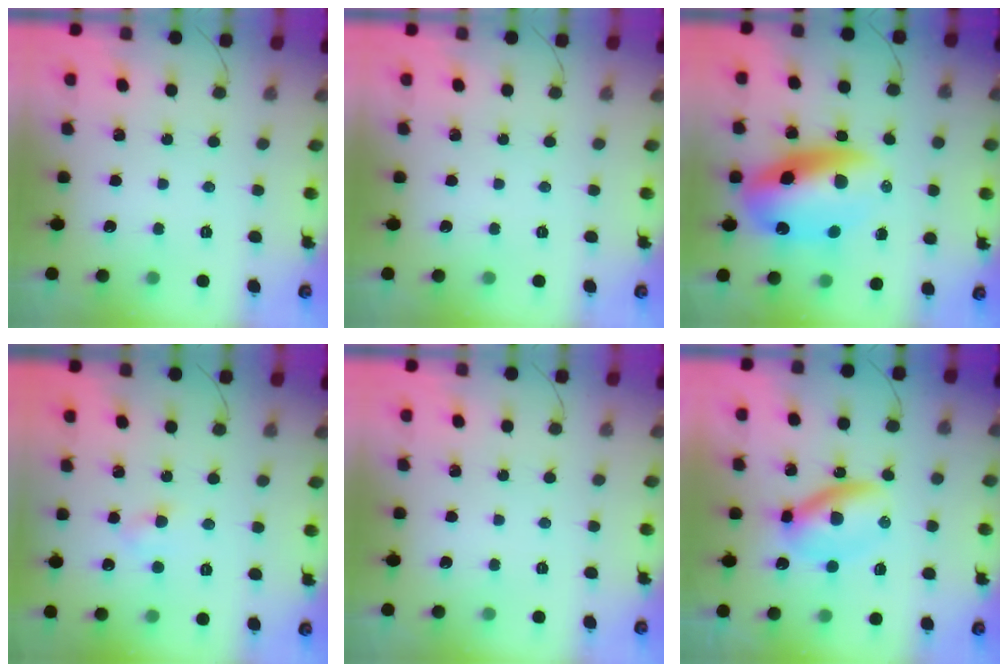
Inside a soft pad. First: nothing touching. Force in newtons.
{"total": 0.0}
{"total": 16.5, "press": 16.0, "slide": 4.2}
{"total": 2.9, "press": 2.8, "slide": 1.0}
{"total": 0.0}
{"total": 6.9, "press": 6.9, "slide": 0.5}